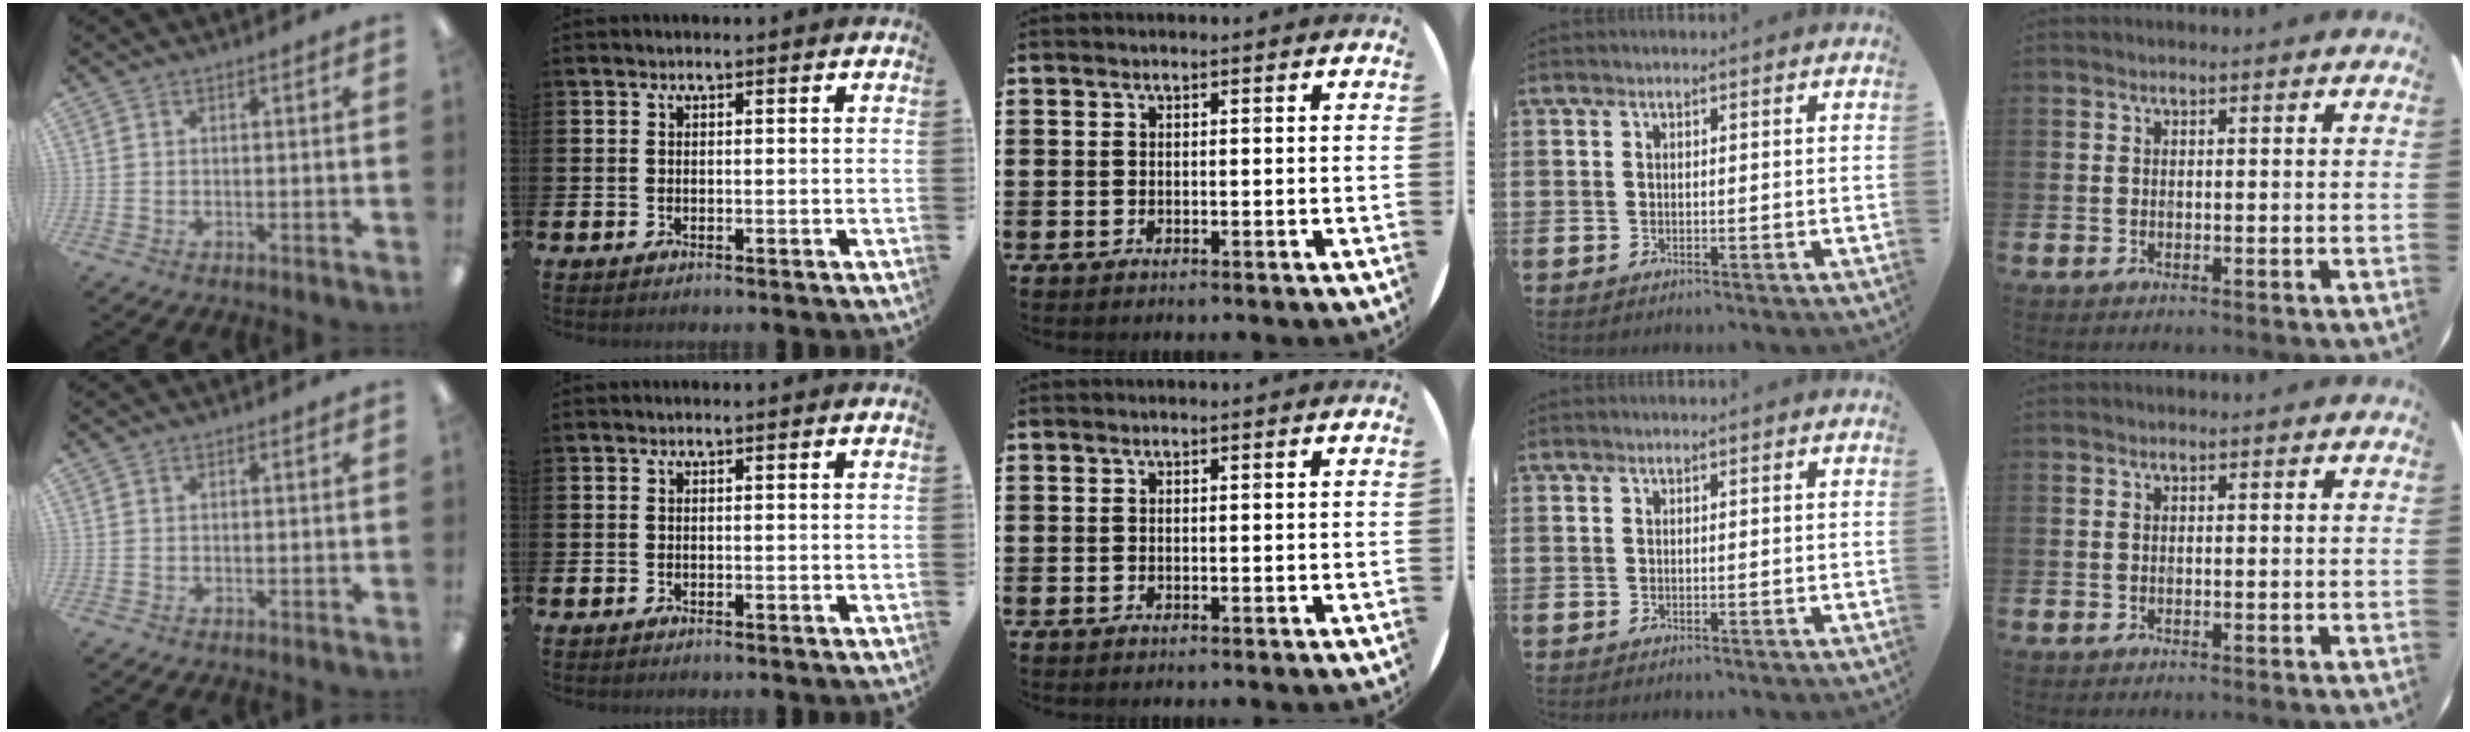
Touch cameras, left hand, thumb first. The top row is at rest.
{}